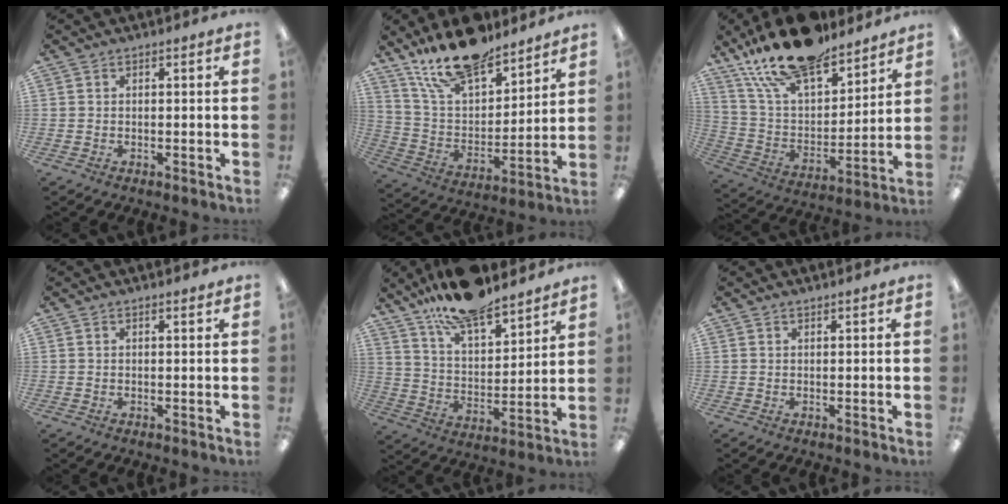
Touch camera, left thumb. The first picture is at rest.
{"total": 17.6, "force": [14.6, 6.6, 7.4], "torque": [-0.148, -0.087, 0.263]}
{"total": 19.8, "force": [16.1, 7.2, 9.2], "torque": [-0.180, -0.094, 0.286]}
{"total": 0.8, "force": [0.7, 0.1, 0.2], "torque": [0.003, -0.004, 0.011]}
{"total": 15.6, "force": [13.3, 4.9, 6.4], "torque": [-0.121, -0.082, 0.239]}
{"total": 0.8, "force": [0.7, 0.2, 0.2], "torque": [-0.005, 0.001, 0.013]}